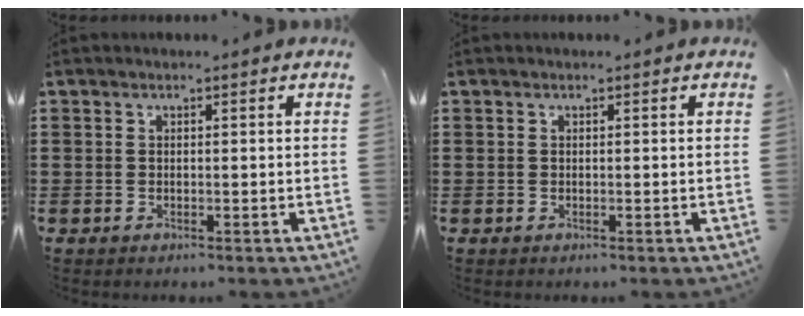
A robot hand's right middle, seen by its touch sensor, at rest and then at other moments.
{"total": 0.0}